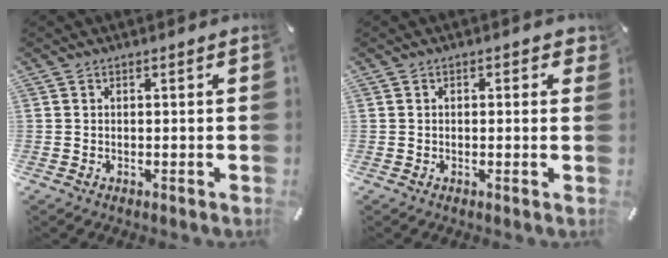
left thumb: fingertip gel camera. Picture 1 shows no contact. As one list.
[{"total": 1.3, "force": [0.0, 0.7, 1.1], "torque": [-0.013, 0.001, -0.003]}]